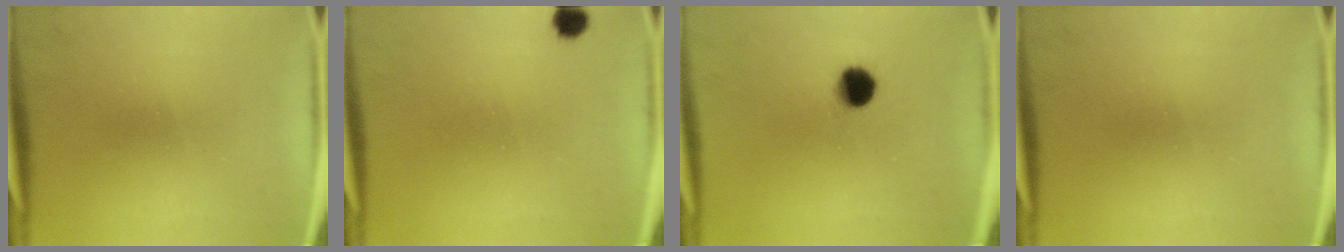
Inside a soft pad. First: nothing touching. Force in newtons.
{"total": 2.3}
{"total": 5.6}
{"total": 0.0}